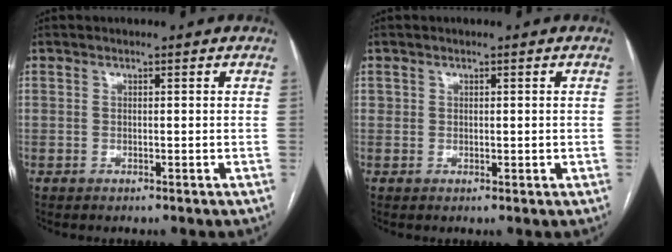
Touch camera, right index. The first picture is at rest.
{"total": 1.4, "force": [0.1, 1.1, 0.8], "torque": [-0.013, 0.005, 0.005]}